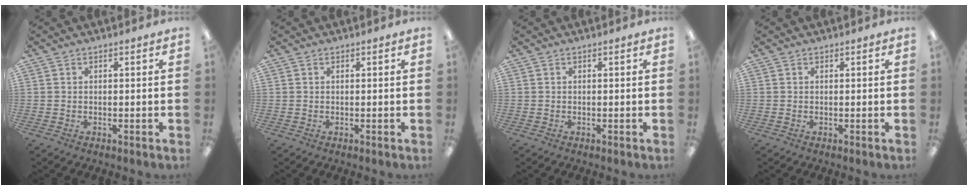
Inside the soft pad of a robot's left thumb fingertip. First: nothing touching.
{"total": 0.0}
{"total": 0.0}
{"total": 0.0}